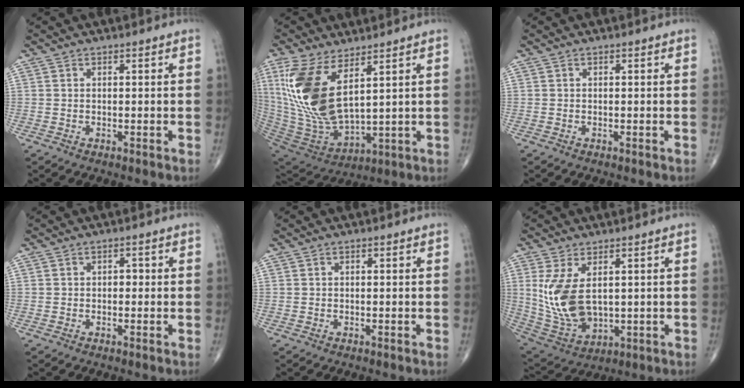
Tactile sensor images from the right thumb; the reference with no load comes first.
{"total": 17.9, "force": [6.5, 7.8, 14.7], "torque": [-0.311, -0.038, 0.145]}
{"total": 0.0}
{"total": 1.1, "force": [-0.1, 0.9, 0.8], "torque": [-0.002, 0.003, -0.006]}
{"total": 0.0}
{"total": 12.3, "force": [2.1, 7.0, 10.0], "torque": [-0.198, -0.017, 0.061]}